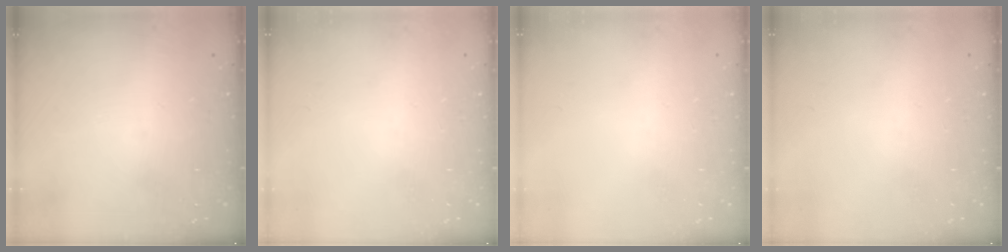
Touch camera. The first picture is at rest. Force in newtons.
{"total": 0.0}
{"total": 0.0}
{"total": 0.0}